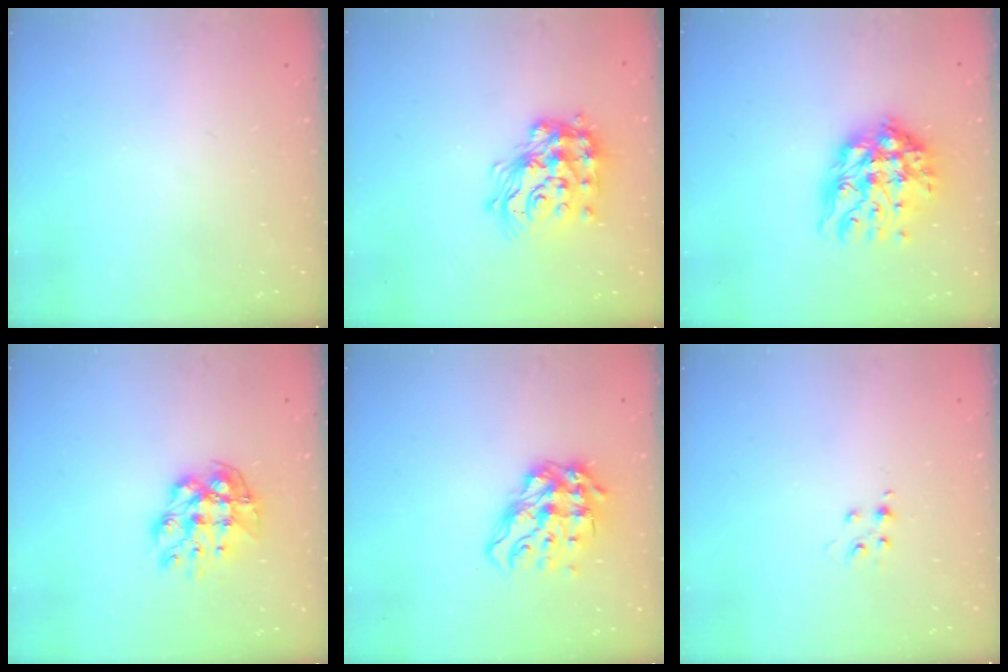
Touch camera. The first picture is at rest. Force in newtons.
{"total": 19.2, "press": 19.2, "slide": 1.5}
{"total": 13.8, "press": 13.7, "slide": 1.2}
{"total": 11.3, "press": 11.3, "slide": 1.0}
{"total": 12.6, "press": 12.5, "slide": 1.6}
{"total": 4.3, "press": 4.3, "slide": 0.4}